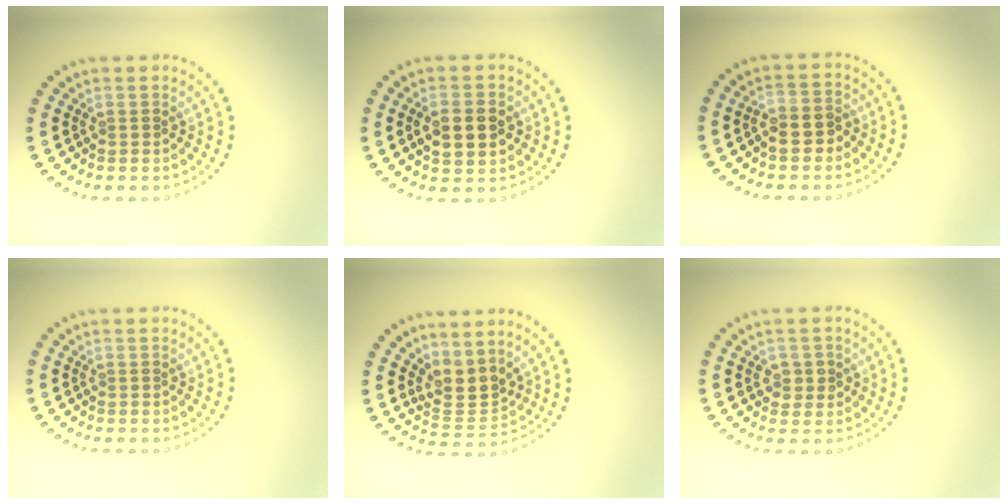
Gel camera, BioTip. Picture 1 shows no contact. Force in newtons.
{"total": 4.6, "press": 4.6, "slide": 0.3}
{"total": 2.6, "press": 2.5, "slide": 0.7}
{"total": 0.0}
{"total": 3.1, "press": 2.4, "slide": 2.0}
{"total": 1.8, "press": 1.8, "slide": 0.2}